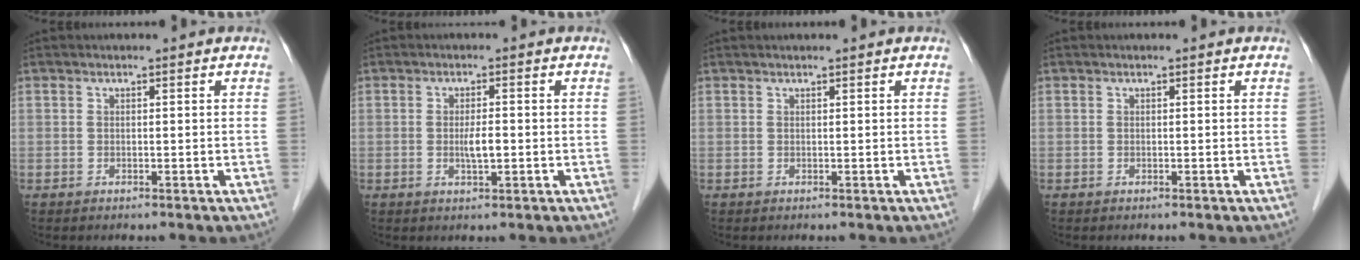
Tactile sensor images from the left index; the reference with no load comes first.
{"total": 2.3, "force": [-0.3, 0.4, 2.3], "torque": [-0.046, -0.002, -0.004]}
{"total": 1.2, "force": [1.1, 0.0, 0.6], "torque": [-0.009, 0.015, 0.021]}
{"total": 0.0}